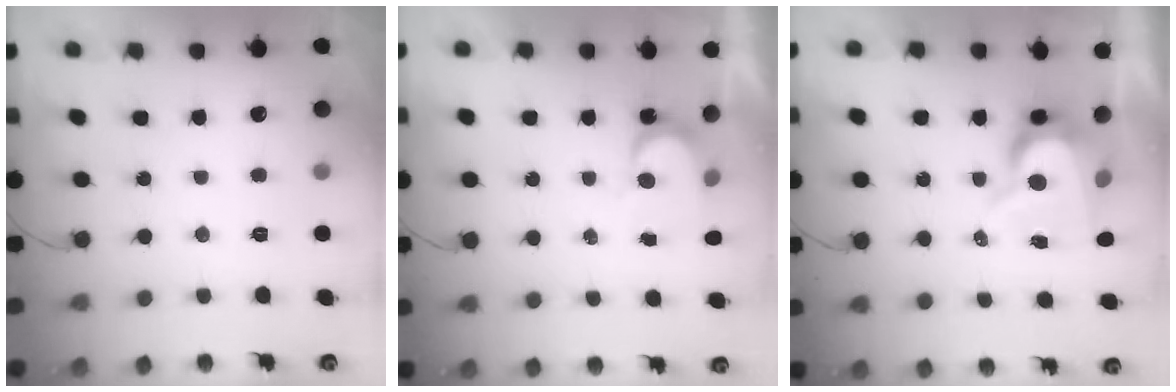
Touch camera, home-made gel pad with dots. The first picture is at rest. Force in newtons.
{"total": 3.6, "press": 3.6, "slide": 0.2}
{"total": 8.6, "press": 8.6, "slide": 0.8}